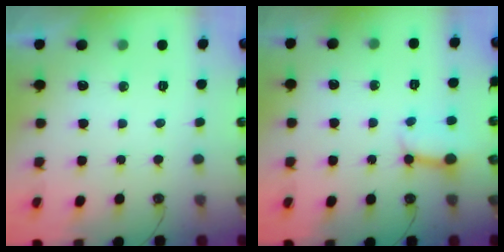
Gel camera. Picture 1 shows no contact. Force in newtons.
{"total": 5.6, "press": 5.6, "slide": 0.7}